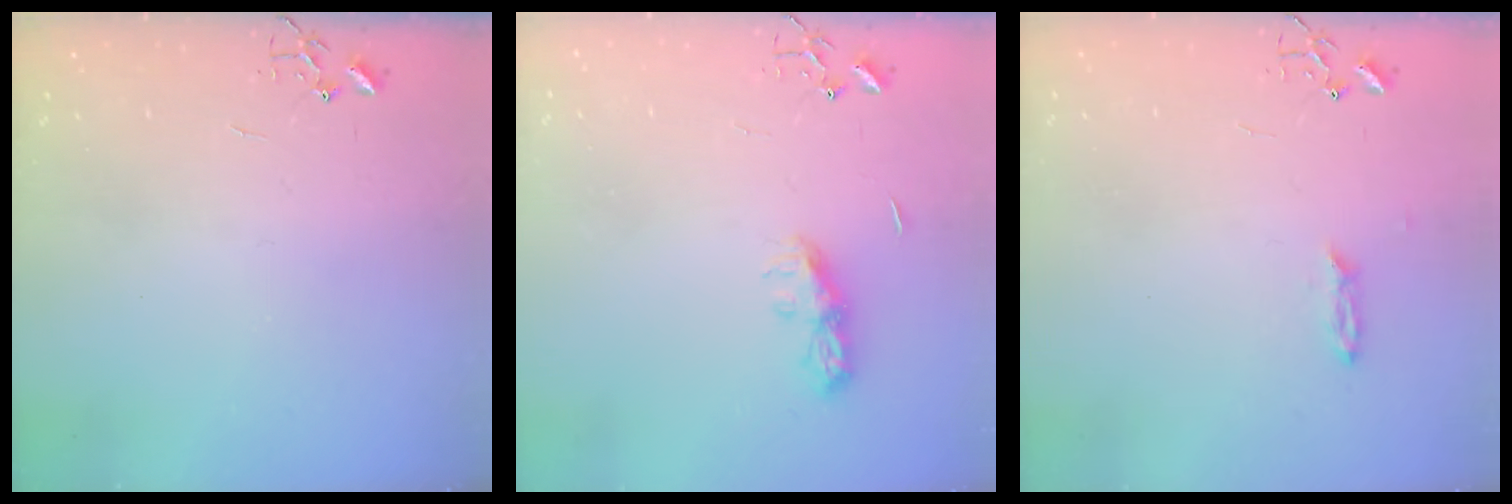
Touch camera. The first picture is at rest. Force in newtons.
{"total": 7.8, "press": 7.8, "slide": 0.4}
{"total": 2.3, "press": 2.2, "slide": 0.4}